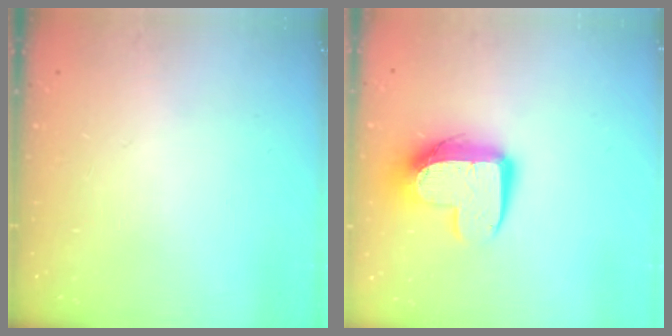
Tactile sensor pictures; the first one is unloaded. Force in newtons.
{"total": 11.9, "press": 11.8, "slide": 0.9}